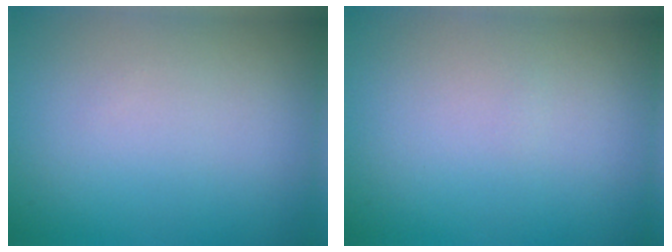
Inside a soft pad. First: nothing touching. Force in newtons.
{"total": 0.0}